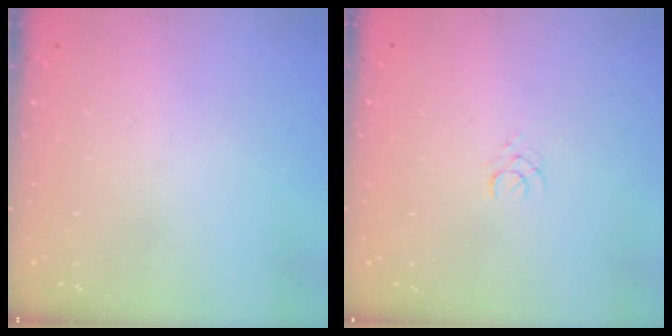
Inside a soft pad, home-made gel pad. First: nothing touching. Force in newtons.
{"total": 1.5, "press": 1.5, "slide": 0.2}